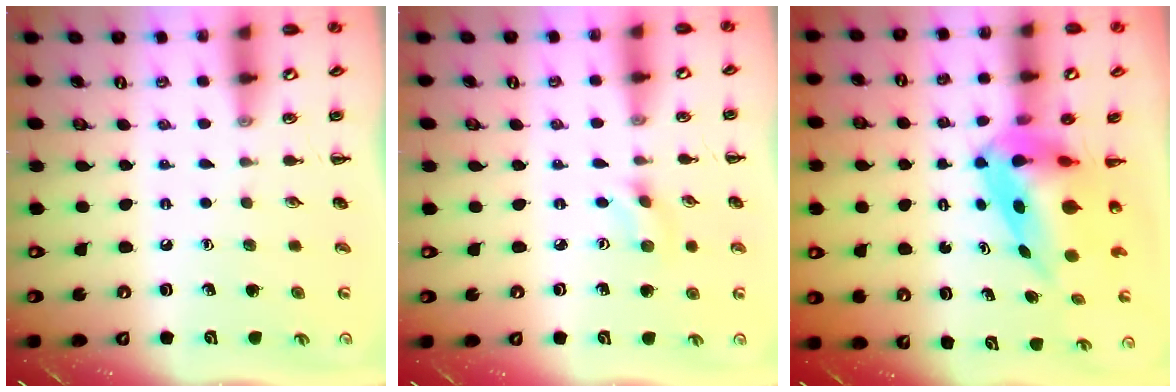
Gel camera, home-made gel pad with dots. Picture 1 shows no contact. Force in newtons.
{"total": 2.3, "press": 2.1, "slide": 0.9}
{"total": 8.3, "press": 7.9, "slide": 2.7}